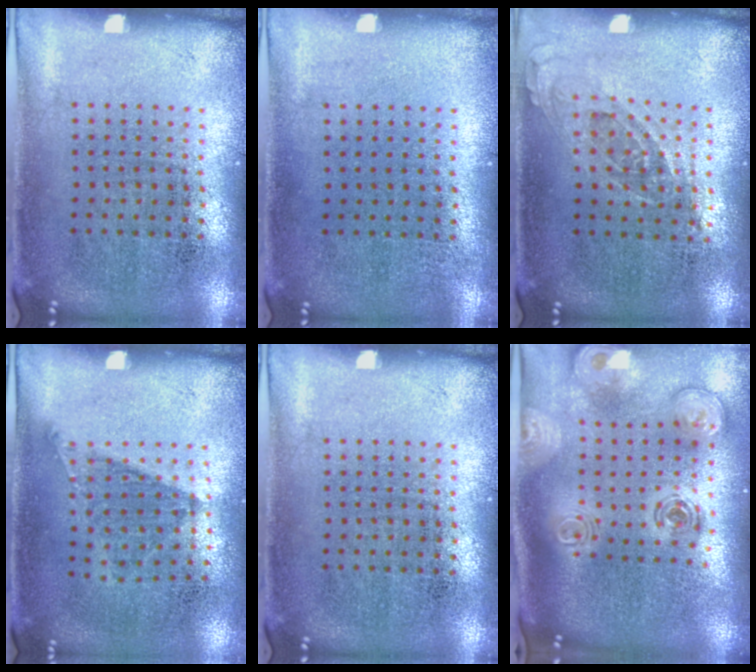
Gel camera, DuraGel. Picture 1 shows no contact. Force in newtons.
{"total": 0.0}
{"total": 0.7, "press": 0.7, "slide": 0.3}
{"total": 1.1, "press": 0.8, "slide": 0.8}
{"total": 0.0}
{"total": 2.8, "press": 2.0, "slide": 2.0}